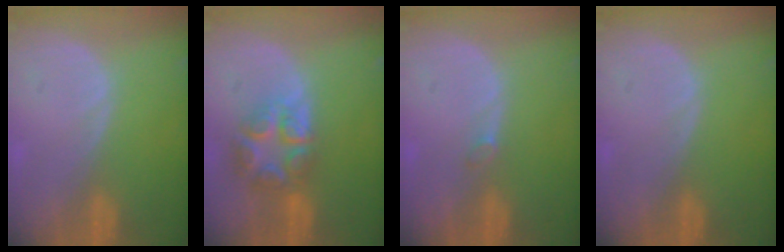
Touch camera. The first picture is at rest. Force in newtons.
{"total": 8.0, "press": 6.9, "slide": 4.0}
{"total": 0.9, "press": 0.9, "slide": 0.3}
{"total": 0.0}